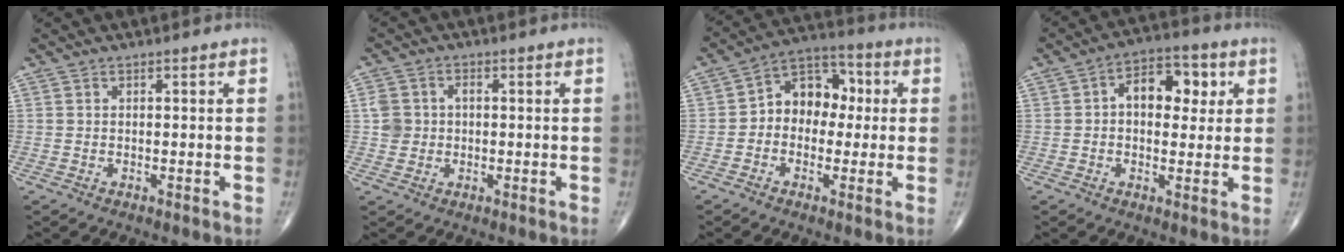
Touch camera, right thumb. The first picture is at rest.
{"total": 4.3, "force": [0.0, 3.8, 1.9], "torque": [-0.026, 0.011, 0.000]}
{"total": 10.6, "force": [0.3, 7.9, 7.1], "torque": [-0.068, 0.037, -0.010]}
{"total": 10.2, "force": [2.0, 6.5, 7.6], "torque": [-0.079, 0.016, 0.025]}